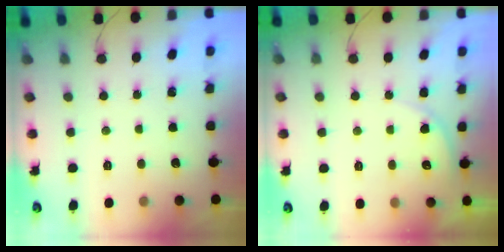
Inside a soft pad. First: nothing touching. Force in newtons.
{"total": 4.9, "press": 4.9, "slide": 0.4}